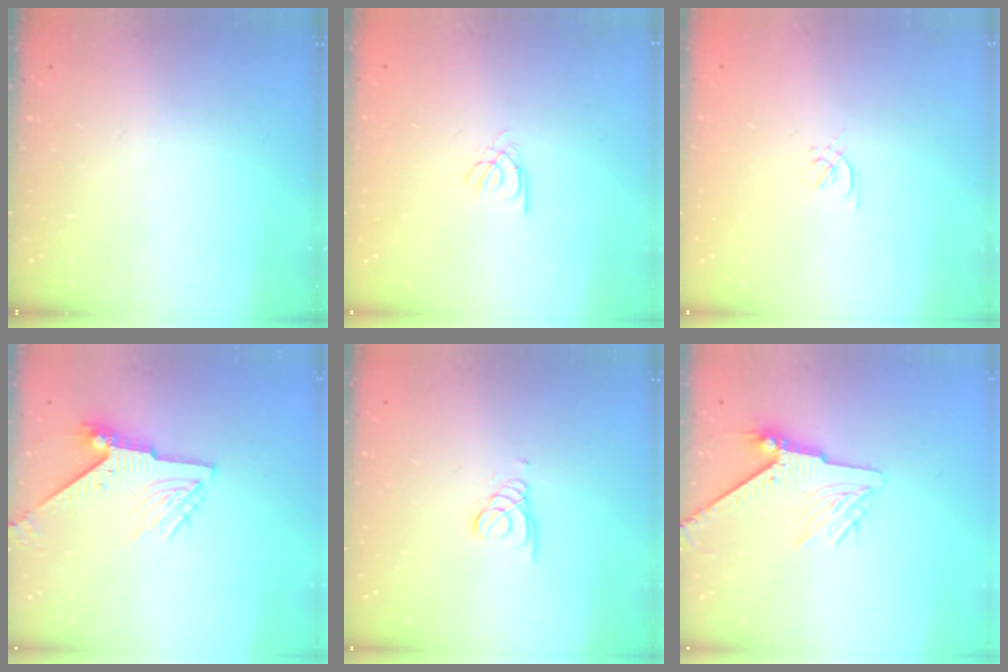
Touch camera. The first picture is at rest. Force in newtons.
{"total": 2.2, "press": 2.1, "slide": 0.4}
{"total": 1.6, "press": 1.6, "slide": 0.4}
{"total": 7.9, "press": 7.9, "slide": 0.8}
{"total": 1.5, "press": 1.5, "slide": 0.1}
{"total": 7.3, "press": 7.2, "slide": 1.1}